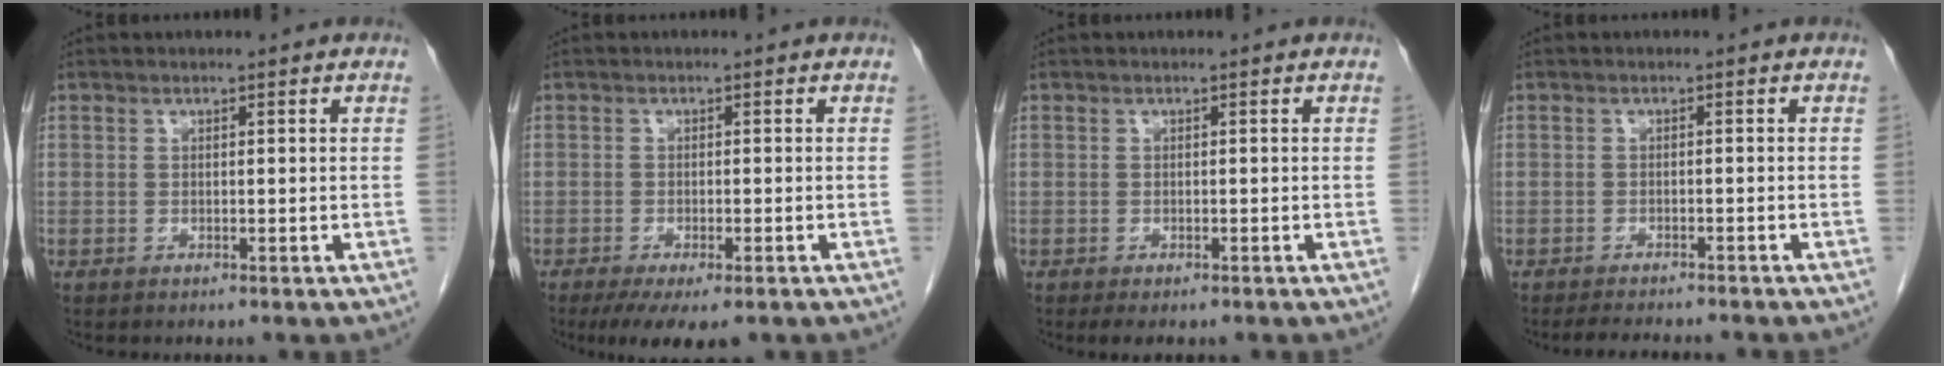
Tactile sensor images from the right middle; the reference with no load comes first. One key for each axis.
{"total": 7.1, "fx": -4.9, "fy": 2.0, "fz": 4.7, "tx": -0.067, "ty": -0.017, "tz": -0.073}
{"total": 2.6, "fx": -1.9, "fy": 1.0, "fz": 1.4, "tx": -0.014, "ty": -0.003, "tz": -0.021}
{"total": 6.7, "fx": -6.0, "fy": 1.2, "fz": 2.7, "tx": -0.034, "ty": -0.006, "tz": -0.081}